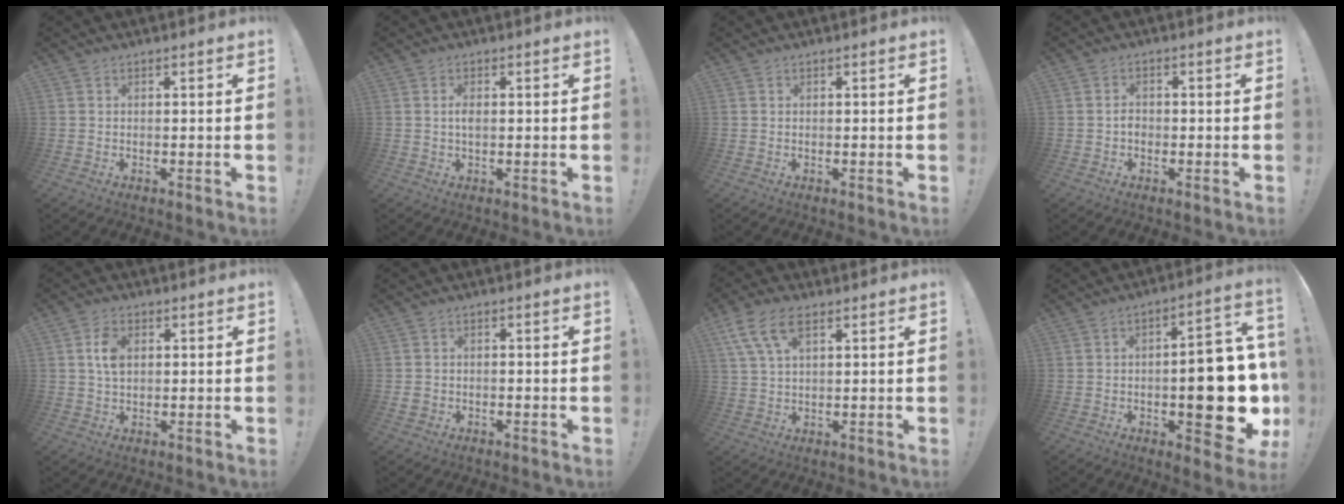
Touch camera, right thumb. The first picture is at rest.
{"total": 1.7, "force": [0.0, 1.0, 1.4], "torque": [-0.028, 0.005, 0.000]}
{"total": 0.0}
{"total": 2.3, "force": [-1.1, 1.7, 0.9], "torque": [-0.020, 0.011, -0.018]}
{"total": 5.8, "force": [1.4, 4.0, 4.0], "torque": [-0.072, 0.002, 0.022]}
{"total": 1.7, "force": [-0.8, 1.3, 0.6], "torque": [-0.010, 0.004, -0.015]}
{"total": 9.7, "force": [4.7, 4.7, 7.1], "torque": [-0.145, 0.002, 0.092]}
{"total": 18.8, "force": [-3.6, 7.6, 16.8], "torque": [-0.194, 0.007, -0.046]}